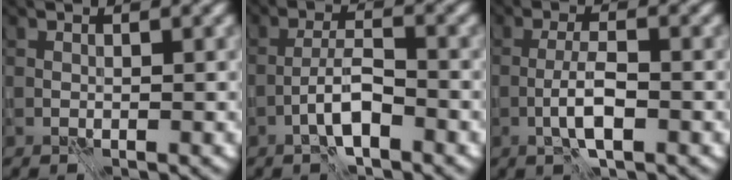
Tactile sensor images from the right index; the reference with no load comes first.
{"total": 3.2, "force": [-2.0, 0.6, 2.4], "torque": [-0.043, 0.009, -0.042]}
{"total": 3.2, "force": [-1.5, 0.6, 2.7], "torque": [-0.053, 0.003, -0.031]}